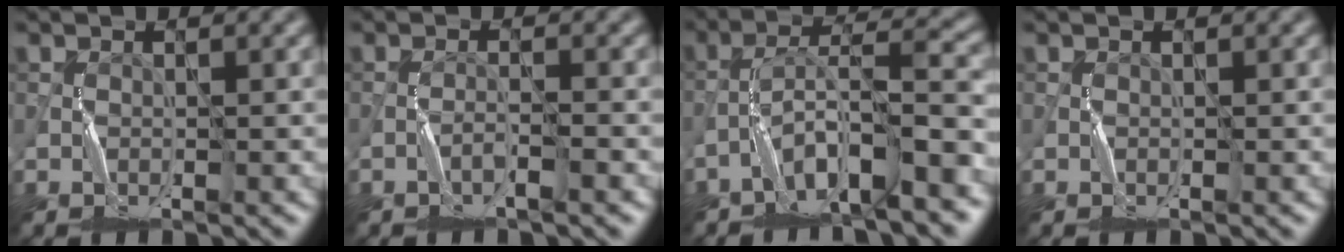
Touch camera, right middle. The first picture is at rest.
{"total": 1.4, "force": [-0.9, 0.1, 1.1], "torque": [-0.019, 0.009, -0.021]}
{"total": 8.2, "force": [-4.8, 1.7, 6.4], "torque": [-0.106, 0.022, -0.087]}
{"total": 0.0}